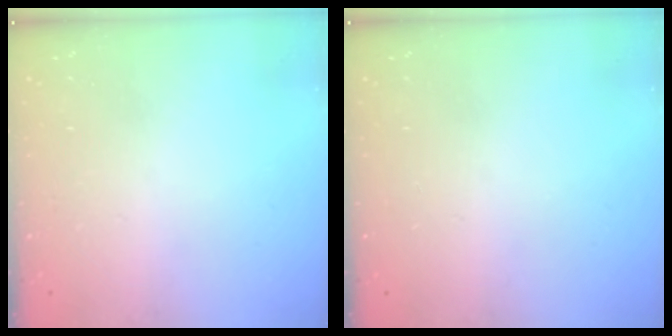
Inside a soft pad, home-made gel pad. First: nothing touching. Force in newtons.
{"total": 0.0}